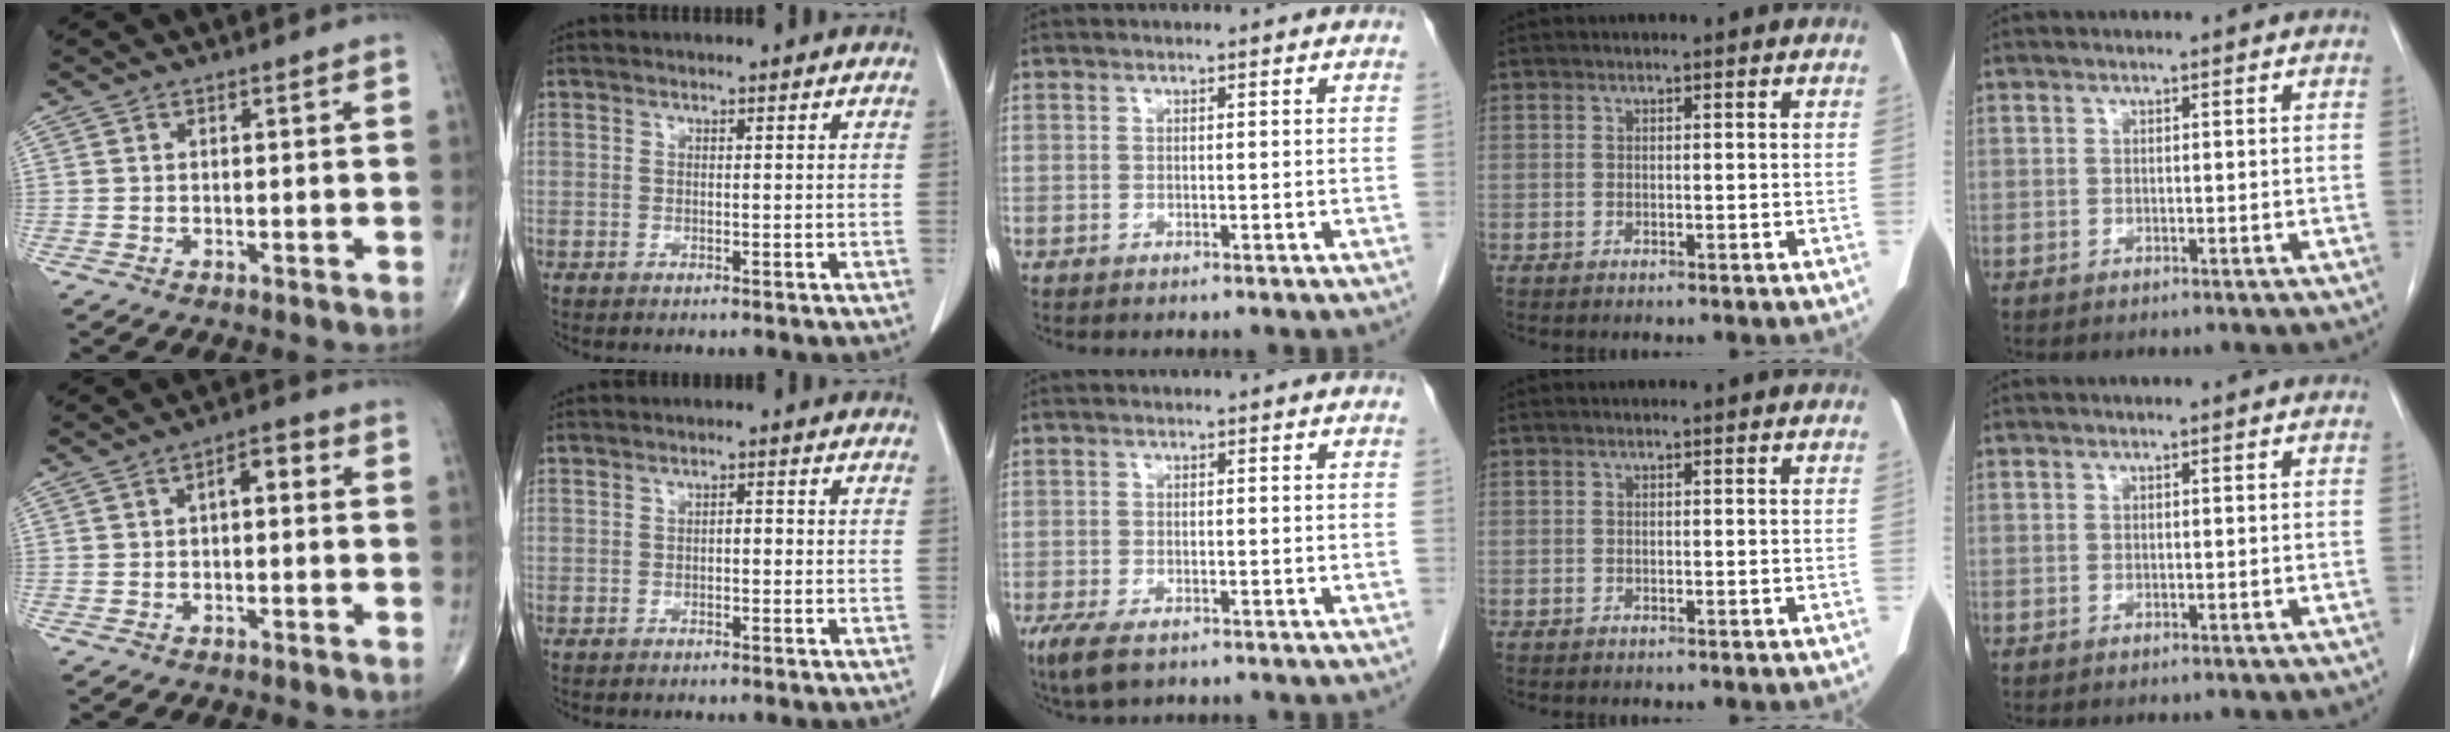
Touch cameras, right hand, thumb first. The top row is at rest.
{"thumb": {"total": 3.7, "force": [0.2, 1.9, 3.2], "torque": [-0.038, 0.016, -0.005]}, "index": {"total": 1.0, "force": [-0.2, 0.5, 0.8], "torque": [-0.012, 0.004, -0.004]}, "middle": {"total": 4.5, "force": [-2.7, 1.8, 3.0], "torque": [-0.066, -0.012, -0.044]}}